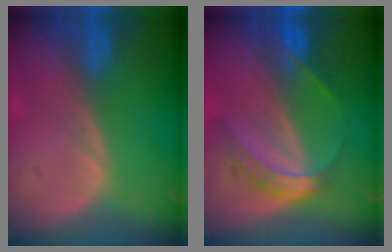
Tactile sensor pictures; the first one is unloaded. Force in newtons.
{"total": 6.1, "press": 5.2, "slide": 3.1}